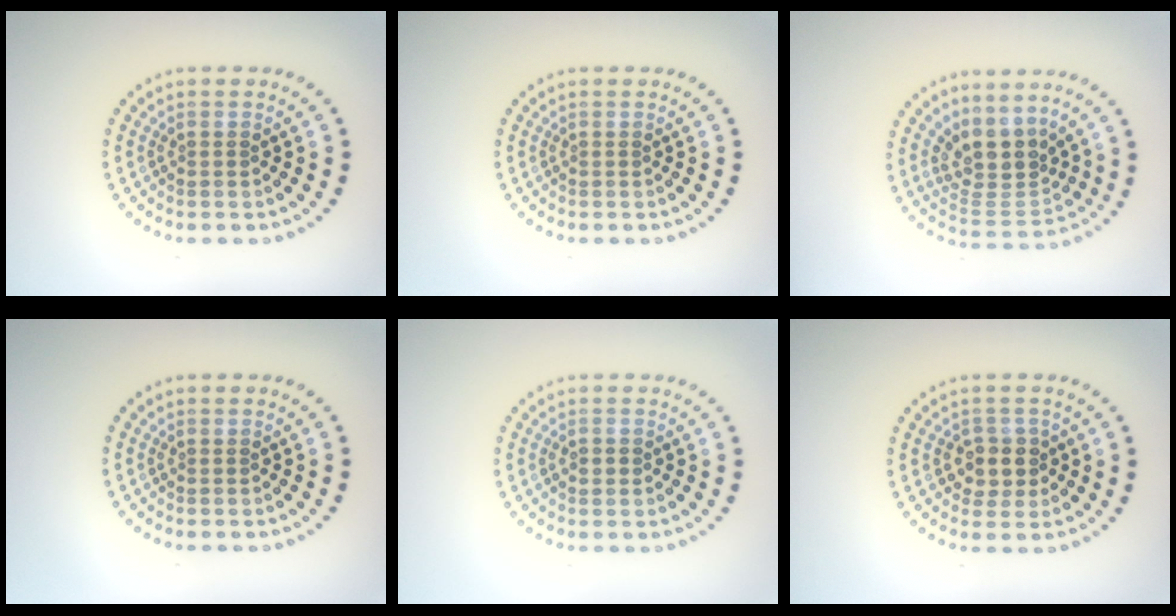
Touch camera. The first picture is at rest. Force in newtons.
{"total": 0.0}
{"total": 4.1, "press": 3.2, "slide": 2.5}
{"total": 0.0}
{"total": 1.3, "press": 1.3, "slide": 0.1}
{"total": 2.5, "press": 2.3, "slide": 0.9}